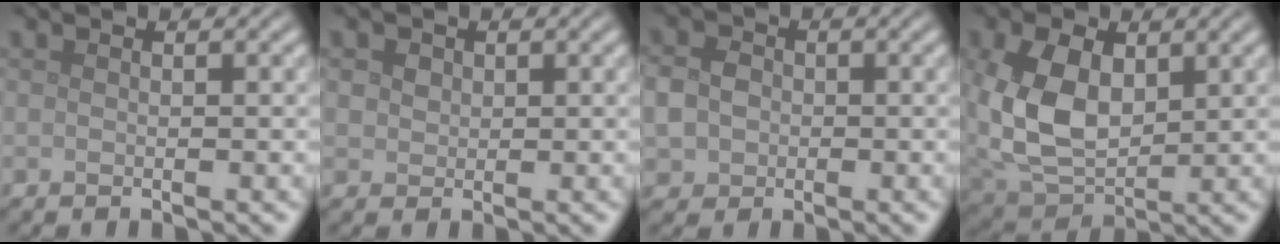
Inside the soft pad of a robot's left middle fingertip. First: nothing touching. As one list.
[{"total": 1.7, "force": [0.7, 1.4, 0.7], "torque": [-0.014, 0.004, 0.010]}, {"total": 3.5, "force": [-0.3, 3.1, 1.6], "torque": [-0.020, 0.002, -0.013]}, {"total": 8.4, "force": [1.2, 5.6, 6.1], "torque": [-0.154, -0.007, 0.031]}]